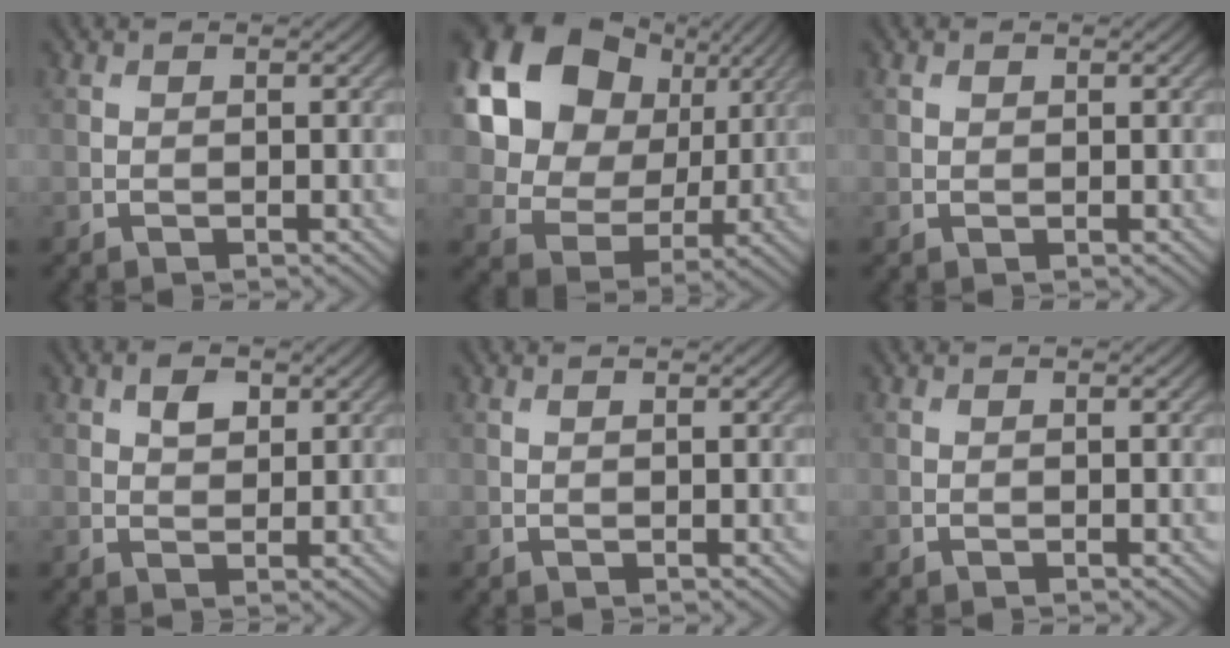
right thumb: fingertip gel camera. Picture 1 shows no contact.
{"total": 18.2, "force": [6.9, 14.1, 9.3], "torque": [-0.253, 0.052, 0.141]}
{"total": 0.6, "force": [0.4, 0.4, 0.2], "torque": [-0.003, -0.003, 0.009]}
{"total": 2.7, "force": [1.3, 1.6, 1.7], "torque": [-0.031, 0.001, 0.023]}
{"total": 0.6, "force": [0.5, 0.0, 0.4], "torque": [-0.009, 0.003, 0.007]}
{"total": 0.0}